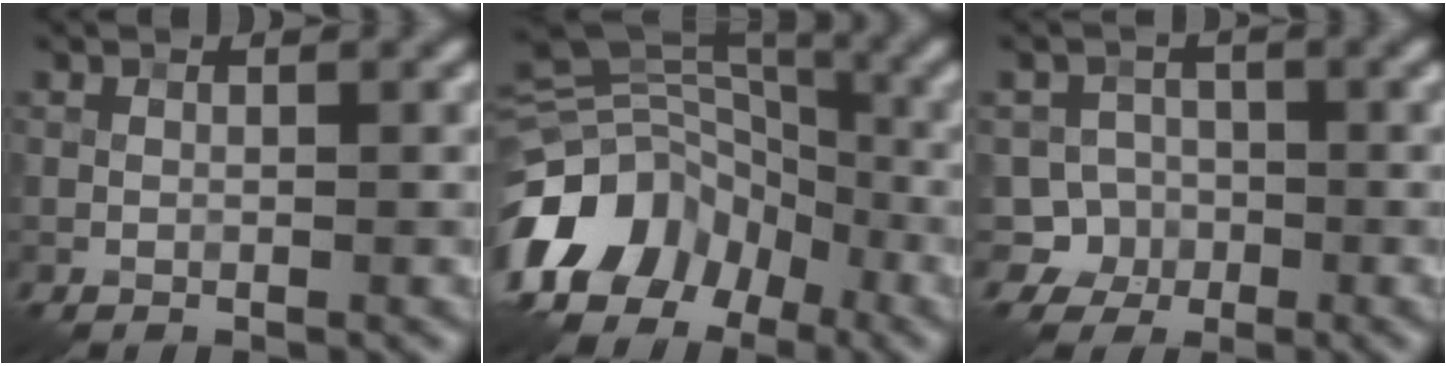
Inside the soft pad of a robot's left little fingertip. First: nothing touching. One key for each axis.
{"total": 12.8, "fx": -6.9, "fy": 9.1, "fz": 5.7, "tx": -0.137, "ty": 0.013, "tz": -0.136}
{"total": 3.8, "fx": -1.7, "fy": 3.4, "fz": 0.4, "tx": 0.027, "ty": 0.002, "tz": -0.036}